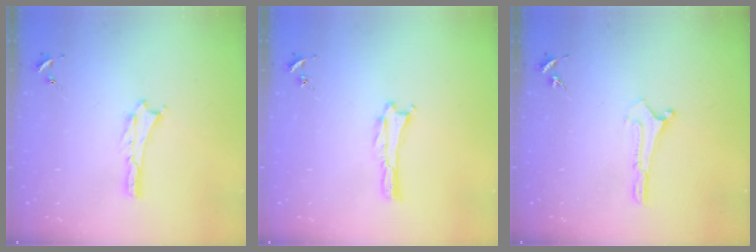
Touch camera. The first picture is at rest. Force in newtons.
{"total": 0.0}
{"total": 0.0}